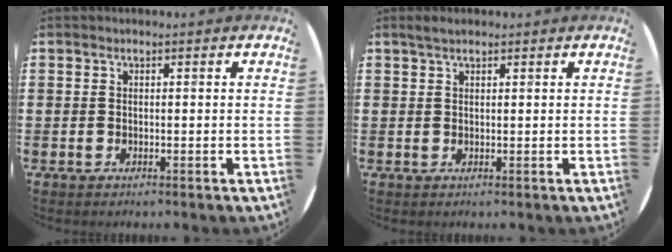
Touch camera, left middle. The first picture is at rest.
{"total": 1.2, "force": [1.0, 0.4, 0.6], "torque": [-0.011, 0.005, 0.018]}